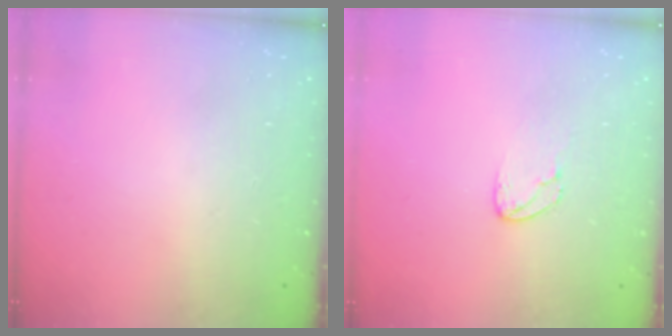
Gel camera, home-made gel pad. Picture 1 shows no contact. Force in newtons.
{"total": 5.8, "press": 5.8, "slide": 0.4}